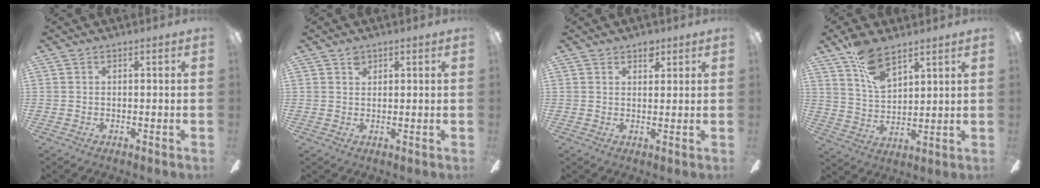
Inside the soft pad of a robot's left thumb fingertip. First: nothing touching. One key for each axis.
{"total": 2.0, "fx": 1.3, "fy": 1.3, "fz": 0.6, "tx": -0.006, "ty": -0.002, "tz": 0.024}
{"total": 3.6, "fx": 2.5, "fy": 2.2, "fz": 1.2, "tx": 0.002, "ty": -0.010, "tz": 0.040}
{"total": 11.0, "fx": 7.6, "fy": 5.2, "fz": 5.9, "tx": -0.103, "ty": -0.034, "tz": 0.140}